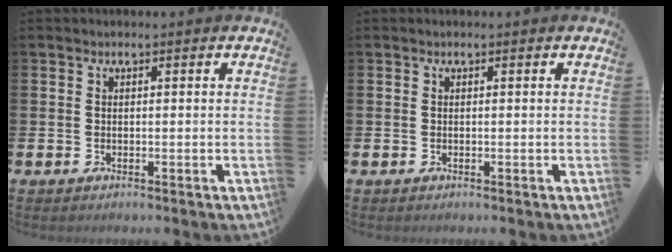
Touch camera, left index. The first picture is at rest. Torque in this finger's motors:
{"motor_torque": [-0.07, -0.01, -0.02, 0.02]}